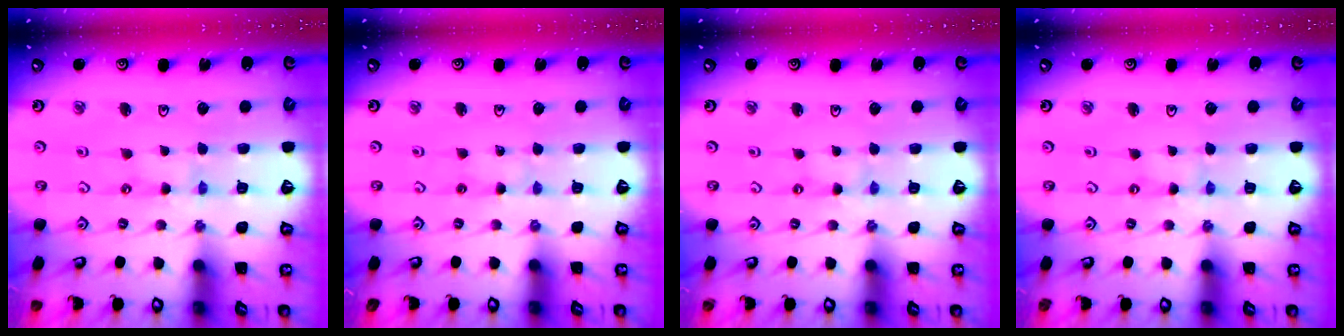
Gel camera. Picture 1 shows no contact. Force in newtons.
{"total": 2.5, "press": 2.5, "slide": 0.3}
{"total": 0.0}
{"total": 0.0}